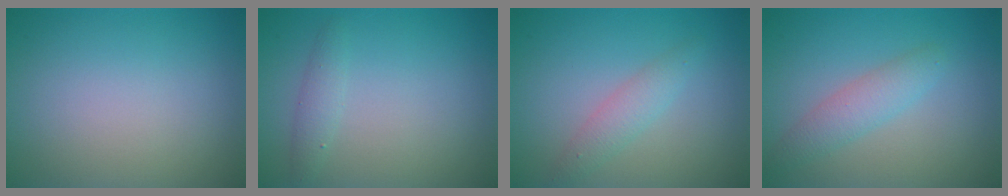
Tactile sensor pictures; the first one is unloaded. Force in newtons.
{"total": 1.3, "press": 1.3, "slide": 0.1}
{"total": 2.0, "press": 2.0, "slide": 0.0}
{"total": 2.5, "press": 2.5, "slide": 0.0}